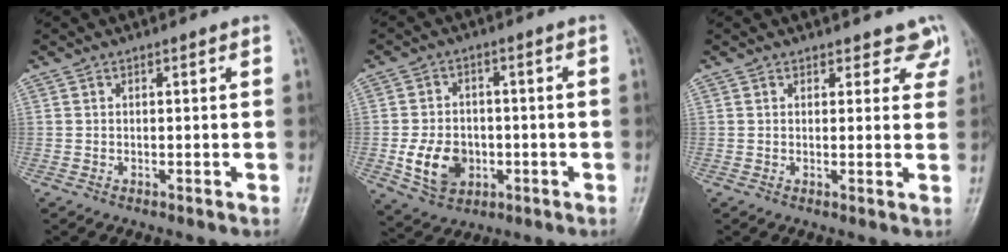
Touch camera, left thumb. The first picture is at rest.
{"total": 9.3, "force": [-2.1, 7.2, 5.5], "torque": [-0.073, 0.005, -0.031]}
{"total": 3.9, "force": [3.2, 2.2, 0.3], "torque": [0.035, -0.018, 0.022]}